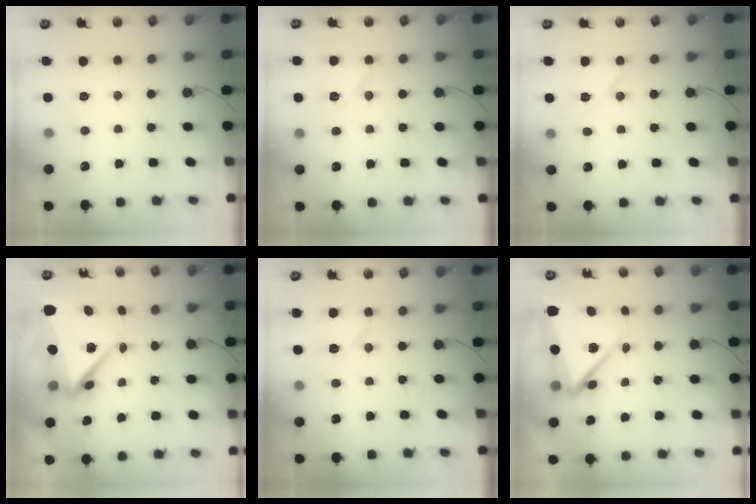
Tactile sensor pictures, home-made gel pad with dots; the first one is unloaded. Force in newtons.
{"total": 6.0, "press": 6.0, "slide": 0.2}
{"total": 8.5, "press": 5.0, "slide": 7.0}
{"total": 8.5, "press": 8.2, "slide": 2.0}
{"total": 7.3, "press": 7.2, "slide": 1.2}
{"total": 8.4, "press": 8.1, "slide": 2.0}